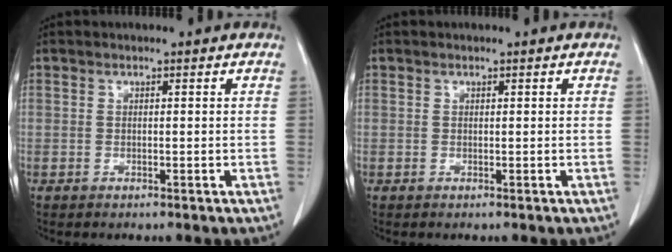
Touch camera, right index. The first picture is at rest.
{"total": 0.0}